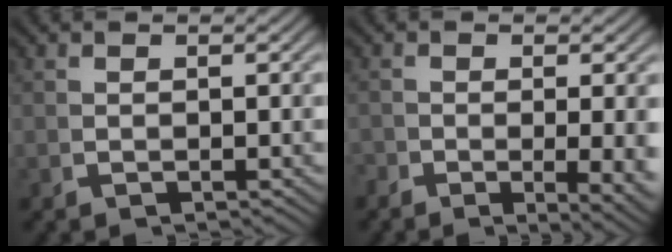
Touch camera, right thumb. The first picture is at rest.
{"total": 4.0, "force": [-1.3, 1.1, 3.6], "torque": [-0.053, -0.017, -0.013]}